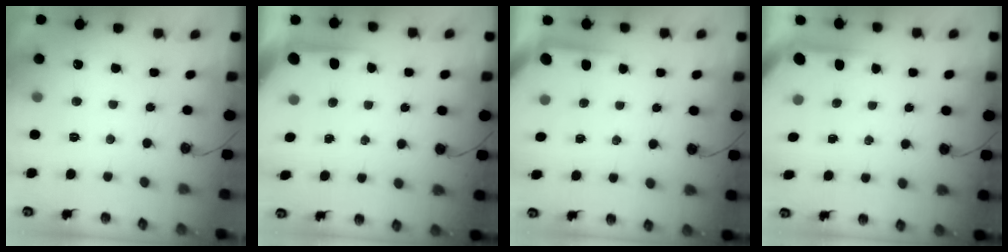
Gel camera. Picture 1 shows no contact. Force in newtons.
{"total": 7.1, "press": 7.1, "slide": 0.5}
{"total": 3.4, "press": 3.4, "slide": 0.3}
{"total": 3.7, "press": 3.7, "slide": 0.3}